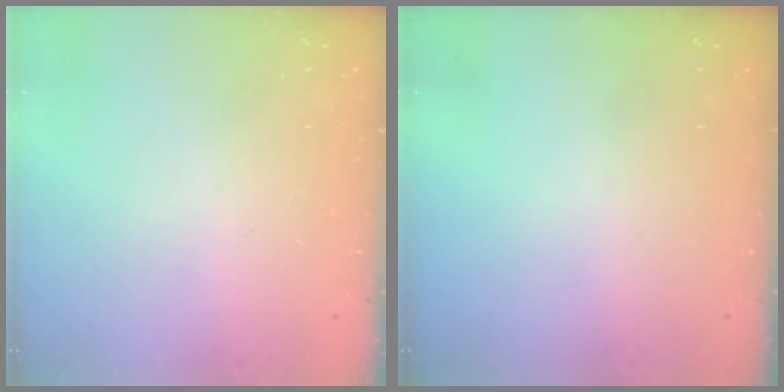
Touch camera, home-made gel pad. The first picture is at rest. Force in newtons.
{"total": 0.0}